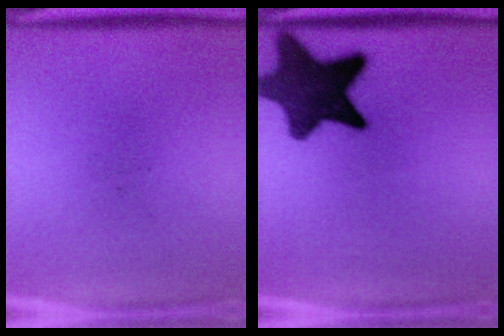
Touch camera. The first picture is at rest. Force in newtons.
{"total": 13.1}